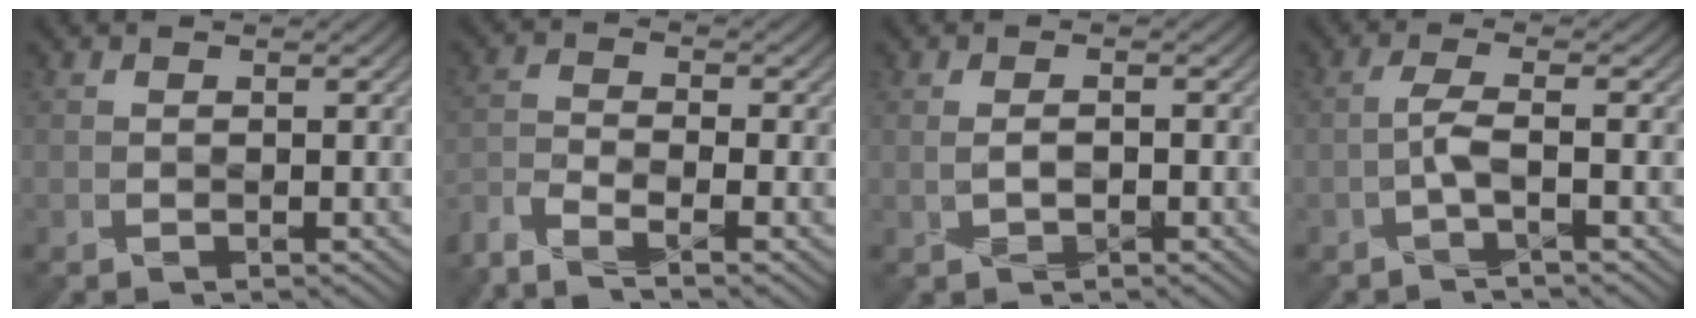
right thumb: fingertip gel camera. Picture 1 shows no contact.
{"total": 6.0, "force": [-4.8, 1.6, 3.3], "torque": [-0.076, -0.010, -0.096]}
{"total": 0.9, "force": [-0.4, 0.3, 0.7], "torque": [-0.014, 0.004, -0.005]}
{"total": 2.3, "force": [-1.1, 0.0, 2.0], "torque": [-0.046, 0.011, -0.031]}